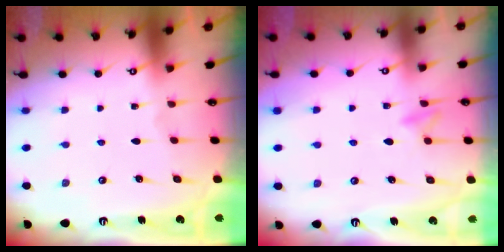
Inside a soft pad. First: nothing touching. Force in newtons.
{"total": 8.3, "press": 8.1, "slide": 1.7}